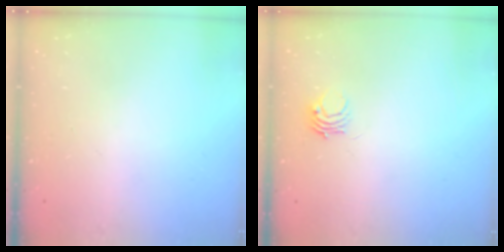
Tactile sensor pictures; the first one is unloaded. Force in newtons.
{"total": 3.8, "press": 3.8, "slide": 0.1}